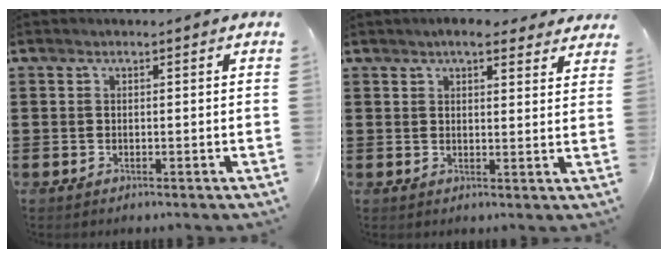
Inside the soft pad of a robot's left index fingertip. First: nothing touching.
{"total": 4.6, "force": [4.0, 0.9, 2.1], "torque": [-0.042, -0.005, 0.071]}